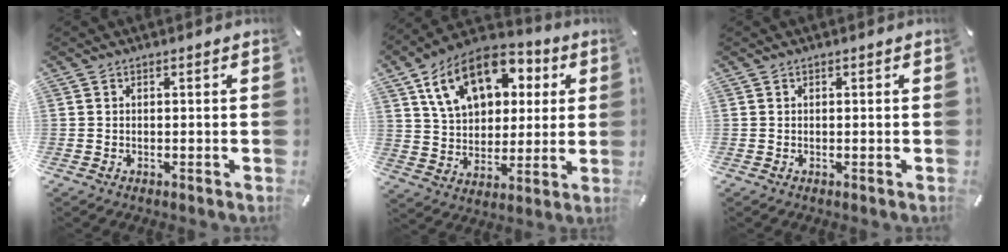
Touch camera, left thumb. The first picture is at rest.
{"total": 17.4, "force": [8.2, 11.8, 9.8], "torque": [-0.186, -0.018, 0.153]}
{"total": 0.0}